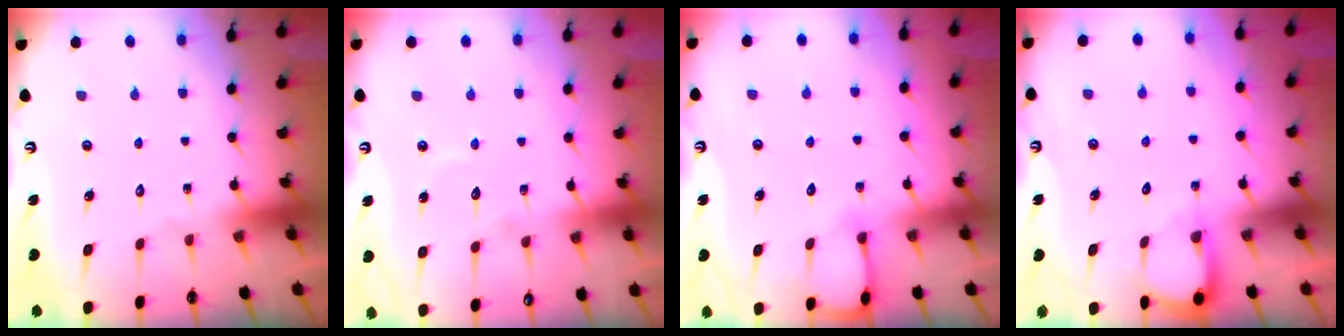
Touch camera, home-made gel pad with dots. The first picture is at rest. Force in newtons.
{"total": 4.7, "press": 4.7, "slide": 0.4}
{"total": 4.9, "press": 4.9, "slide": 0.5}
{"total": 4.2, "press": 4.2, "slide": 0.4}